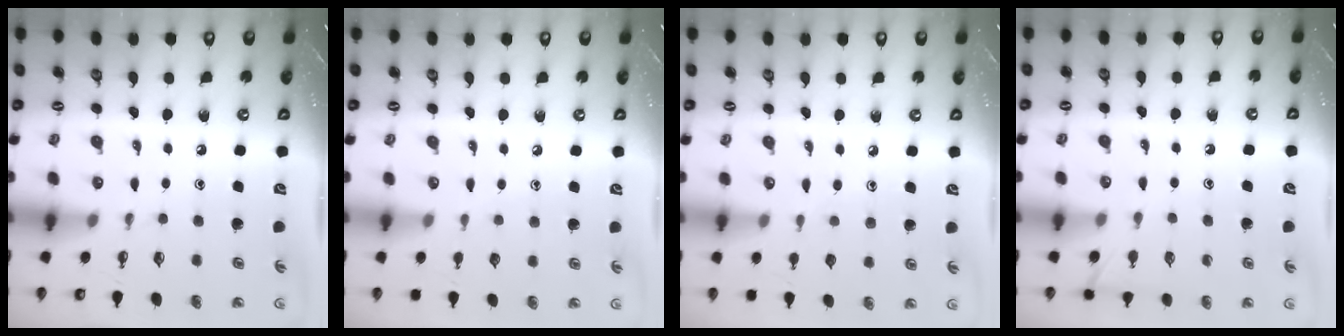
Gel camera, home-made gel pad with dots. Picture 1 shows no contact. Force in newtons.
{"total": 3.2, "press": 3.2, "slide": 0.3}
{"total": 5.4, "press": 5.3, "slide": 0.7}
{"total": 3.9, "press": 3.9, "slide": 0.5}